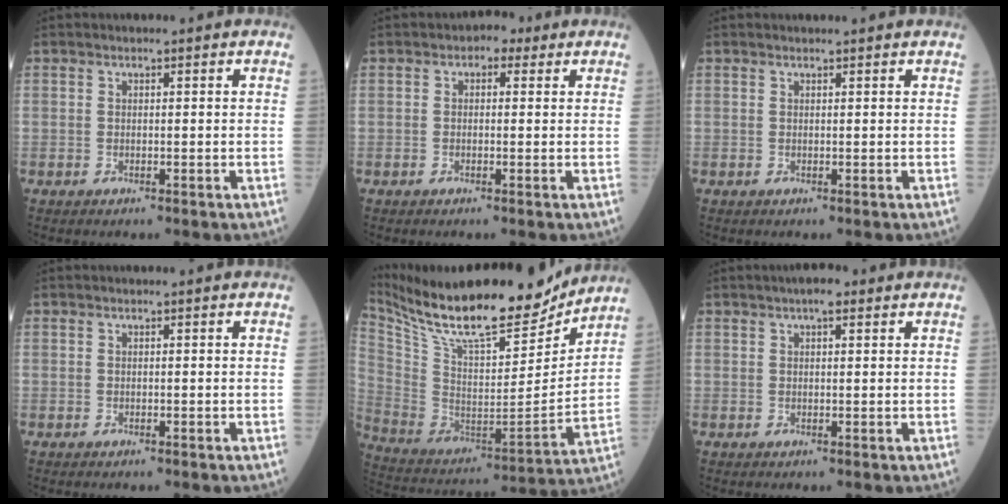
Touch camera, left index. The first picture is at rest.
{"total": 2.1, "force": [0.9, 1.5, 1.2], "torque": [-0.011, 0.009, 0.004]}
{"total": 1.9, "force": [1.8, 0.2, 0.4], "torque": [-0.008, 0.010, 0.019]}
{"total": 0.0}
{"total": 25.2, "force": [21.7, 5.3, 11.7], "torque": [-0.225, -0.020, 0.349]}
{"total": 2.7, "force": [1.6, 0.8, 2.0], "torque": [-0.028, 0.007, 0.018]}